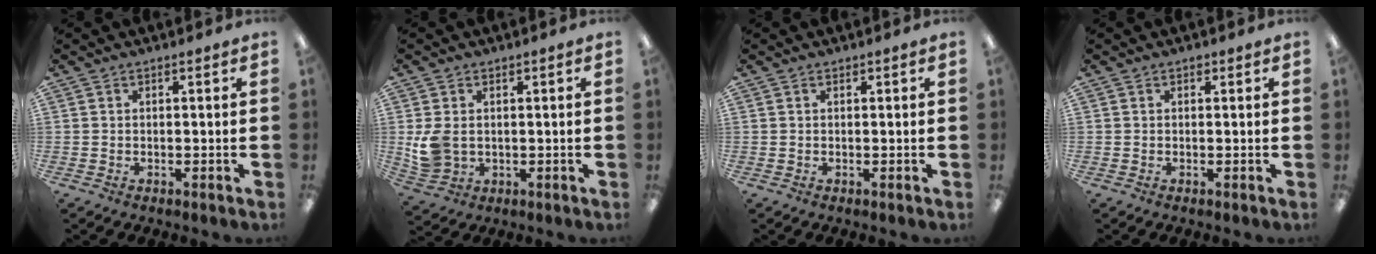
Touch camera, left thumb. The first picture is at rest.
{"total": 6.4, "force": [0.7, 5.1, 3.9], "torque": [-0.082, 0.004, 0.015]}
{"total": 0.0}
{"total": 0.5, "force": [0.3, 0.4, 0.1], "torque": [-0.003, 0.003, 0.005]}